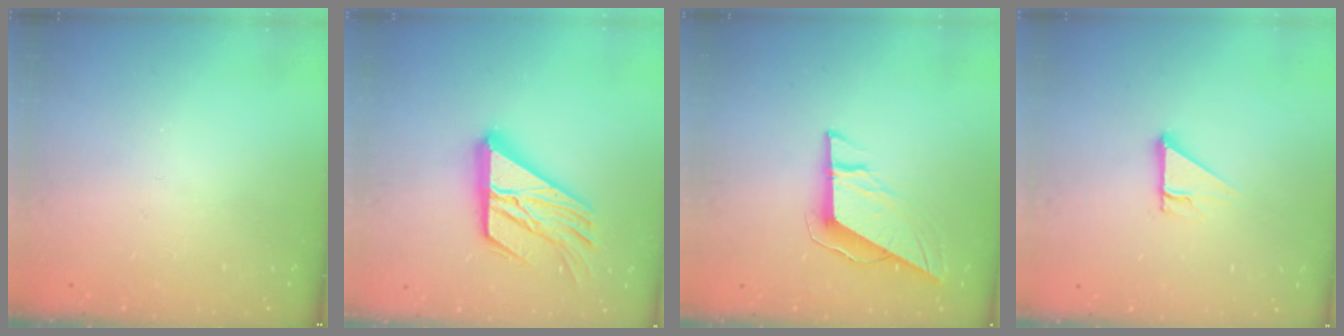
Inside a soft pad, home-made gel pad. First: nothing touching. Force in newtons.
{"total": 20.1, "press": 20.0, "slide": 2.1}
{"total": 9.0, "press": 9.0, "slide": 1.0}
{"total": 3.7, "press": 3.7, "slide": 0.2}